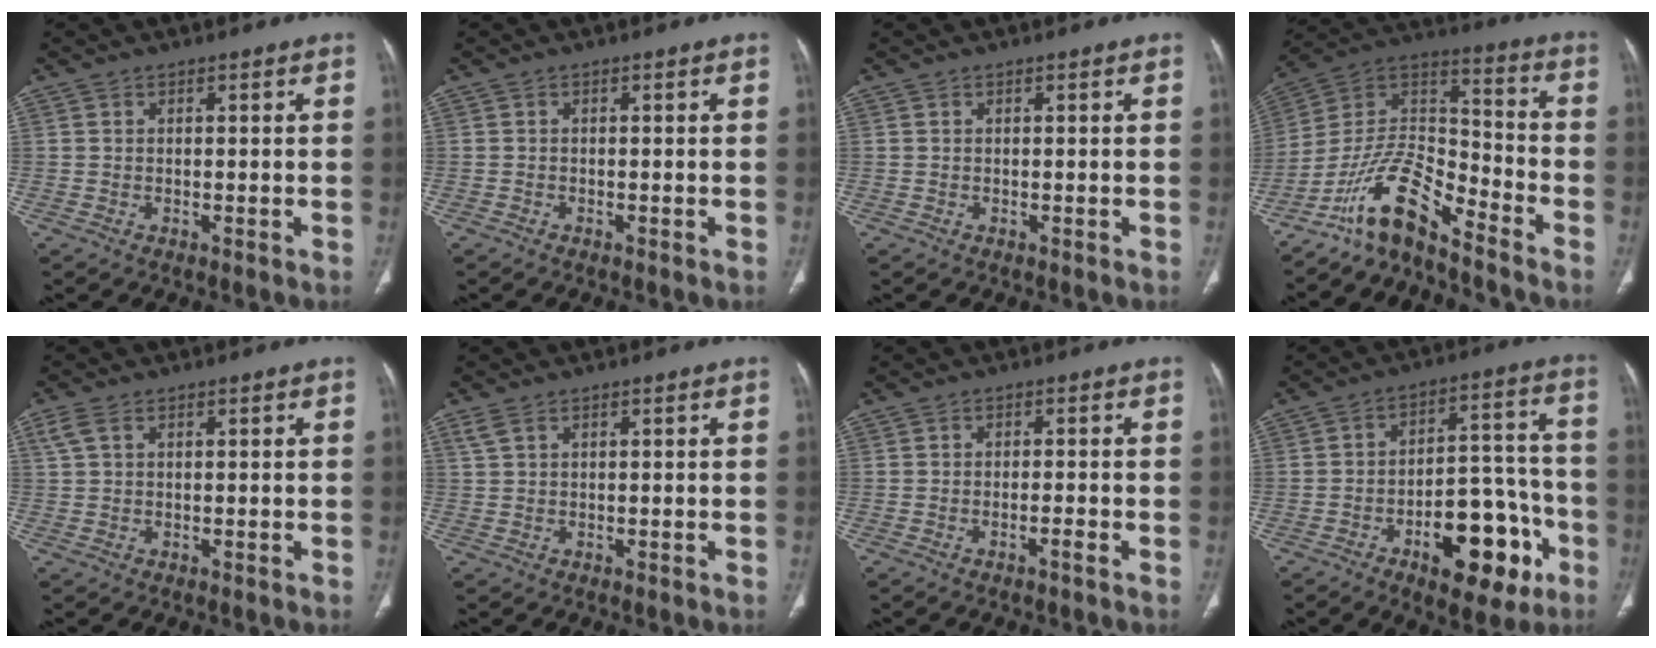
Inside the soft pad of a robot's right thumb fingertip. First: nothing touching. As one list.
[{"total": 0.0}, {"total": 0.0}, {"total": 13.0, "force": [-10.4, 3.4, 7.0], "torque": [-0.129, 0.101, -0.201]}, {"total": 2.8, "force": [1.3, 1.5, 1.9], "torque": [-0.055, 0.012, 0.034]}, {"total": 2.0, "force": [1.3, 0.9, 1.2], "torque": [-0.033, 0.008, 0.036]}, {"total": 1.6, "force": [-0.9, 0.1, 1.3], "torque": [-0.025, 0.005, -0.017]}, {"total": 17.6, "force": [-7.7, 8.7, 13.3], "torque": [-0.146, 0.060, -0.100]}]